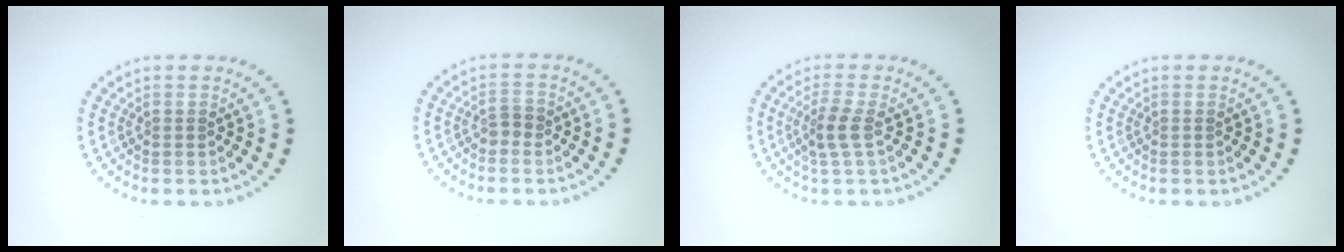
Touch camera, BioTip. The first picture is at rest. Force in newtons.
{"total": 1.2, "press": 1.2, "slide": 0.4}
{"total": 2.2, "press": 2.0, "slide": 1.0}
{"total": 0.0}